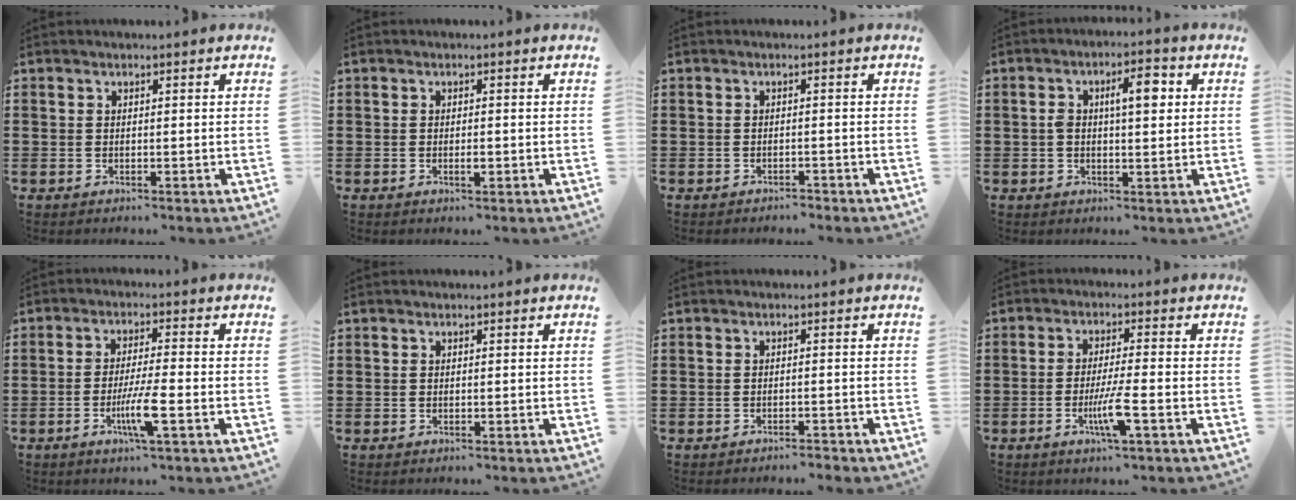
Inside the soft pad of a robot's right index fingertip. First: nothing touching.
{"total": 1.3, "force": [-0.4, 0.3, 1.2], "torque": [-0.022, -0.003, -0.005]}
{"total": 1.0, "force": [-1.0, 0.1, 0.2], "torque": [-0.007, 0.001, -0.021]}
{"total": 5.1, "force": [0.9, 1.8, 4.7], "torque": [-0.070, 0.001, 0.007]}
{"total": 6.3, "force": [-2.4, 0.4, 5.8], "torque": [-0.116, -0.018, -0.045]}
{"total": 0.0}
{"total": 1.2, "force": [-1.1, 0.0, 0.3], "torque": [-0.009, 0.001, -0.023]}
{"total": 5.7, "force": [-2.2, 0.1, 5.2], "torque": [-0.107, -0.019, -0.042]}